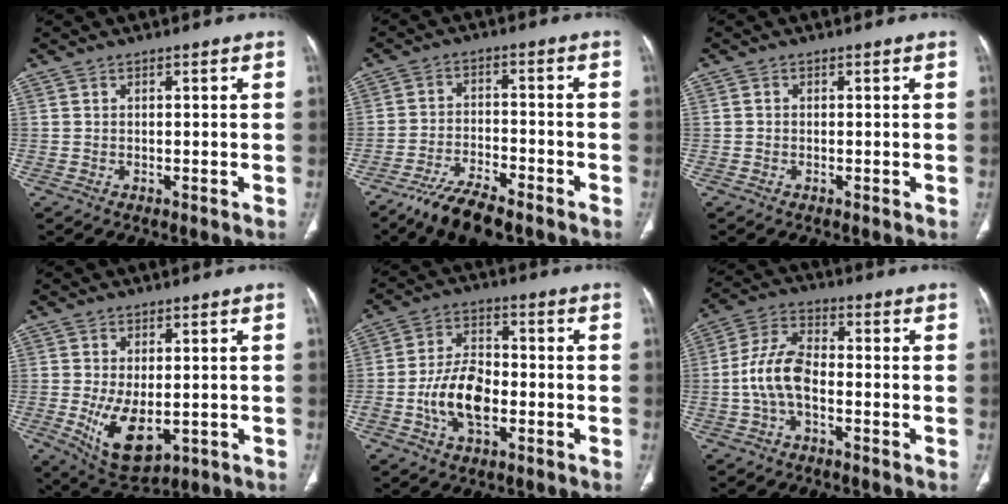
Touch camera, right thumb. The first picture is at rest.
{"total": 9.1, "force": [-6.9, 2.8, 5.2], "torque": [-0.100, 0.028, -0.126]}
{"total": 0.5, "force": [-0.1, 0.5, 0.2], "torque": [-0.004, 0.002, -0.004]}
{"total": 9.8, "force": [-1.9, 5.2, 8.1], "torque": [-0.135, -0.019, -0.012]}
{"total": 10.5, "force": [-2.9, 5.9, 8.2], "torque": [-0.147, 0.022, -0.056]}
{"total": 9.1, "force": [-2.1, 4.9, 7.3], "torque": [-0.155, 0.032, -0.046]}